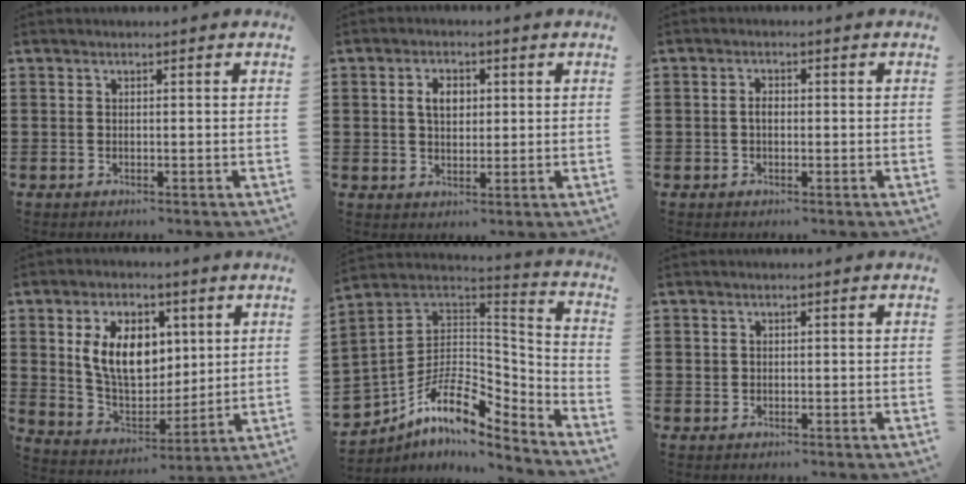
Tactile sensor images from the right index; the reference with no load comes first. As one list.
[{"total": 3.7, "force": [0.8, 2.4, 2.7], "torque": [-0.060, 0.012, 0.011]}, {"total": 1.6, "force": [-0.2, 0.8, 1.4], "torque": [-0.026, 0.003, -0.004]}, {"total": 10.4, "force": [3.0, 6.9, 7.3], "torque": [-0.159, 0.010, 0.051]}, {"total": 9.2, "force": [-5.3, 4.7, 6.0], "torque": [-0.126, -0.008, -0.100]}, {"total": 0.7, "force": [0.2, 0.7, 0.0], "torque": [-0.002, 0.005, 0.004]}]